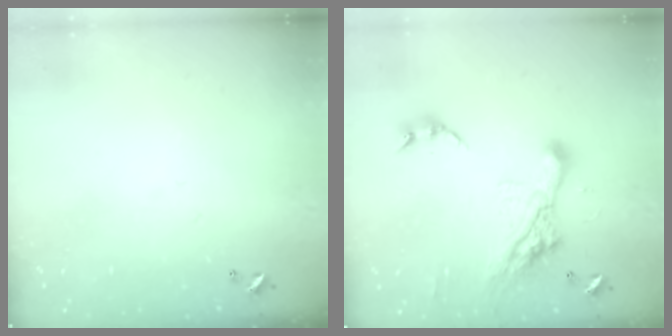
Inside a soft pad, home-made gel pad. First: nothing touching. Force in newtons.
{"total": 14.0, "press": 13.9, "slide": 1.7}